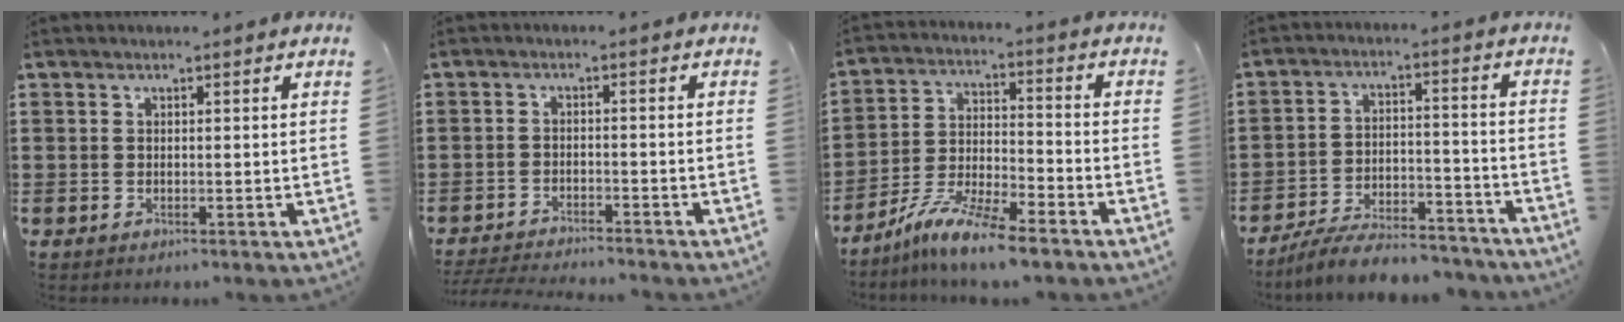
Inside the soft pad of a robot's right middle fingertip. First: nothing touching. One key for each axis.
{"total": 3.3, "fx": -3.2, "fy": 0.0, "fz": 0.4, "tx": -0.016, "ty": -0.003, "tz": -0.071}
{"total": 9.5, "fx": -8.2, "fy": 0.5, "fz": 4.7, "tx": -0.107, "ty": 0.003, "tz": -0.163}
{"total": 7.7, "fx": -7.3, "fy": 1.0, "fz": 2.2, "tx": -0.039, "ty": 0.013, "tz": -0.141}